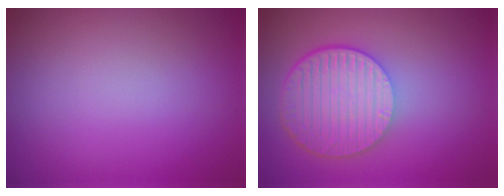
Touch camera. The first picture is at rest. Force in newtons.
{"total": 7.0, "press": 5.0, "slide": 4.9}